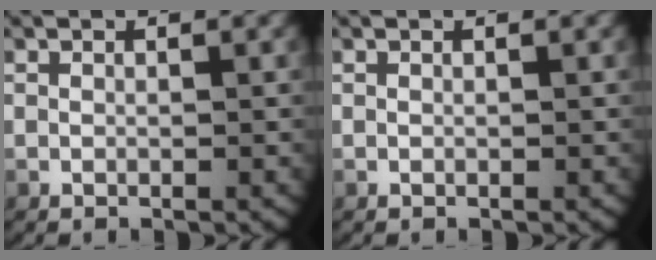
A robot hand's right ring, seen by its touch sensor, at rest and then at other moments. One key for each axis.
{"total": 0.0}